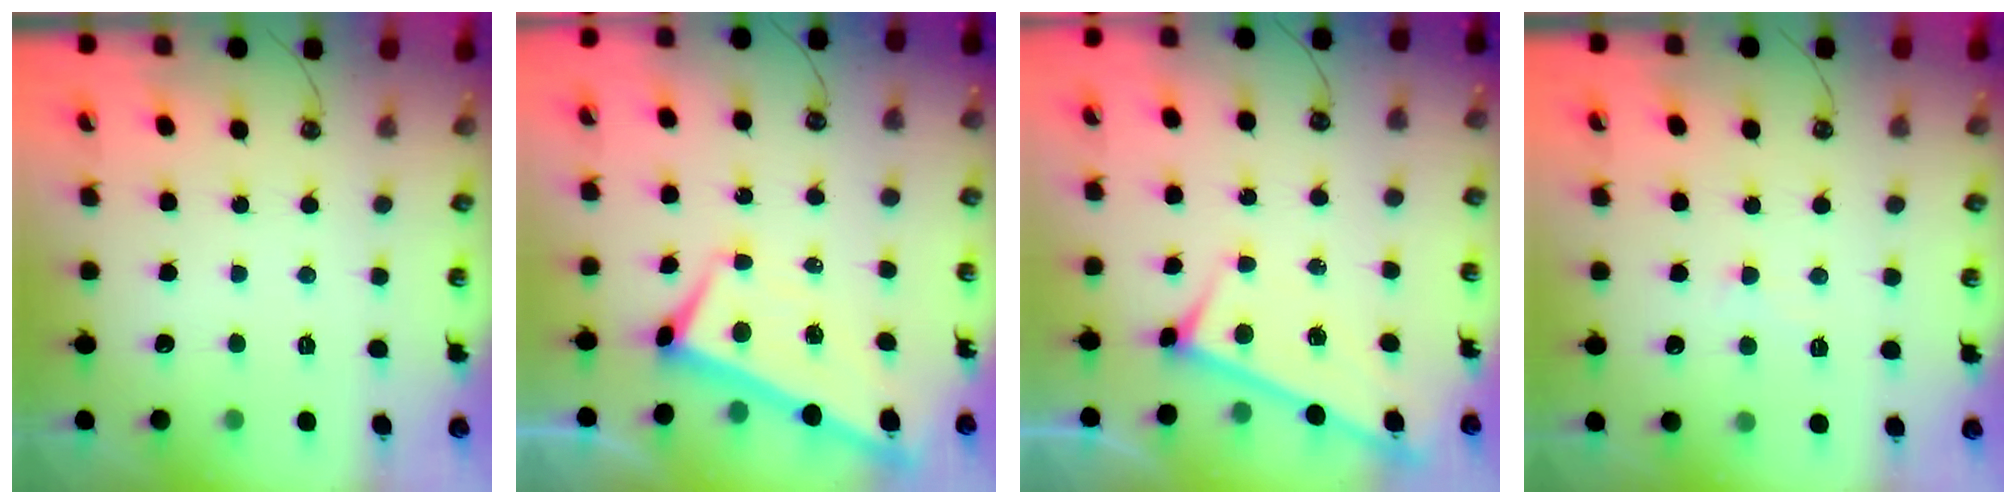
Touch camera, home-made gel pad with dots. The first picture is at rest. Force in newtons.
{"total": 3.6, "press": 3.5, "slide": 0.7}
{"total": 3.1, "press": 3.1, "slide": 0.2}
{"total": 0.5, "press": 0.3, "slide": 0.4}